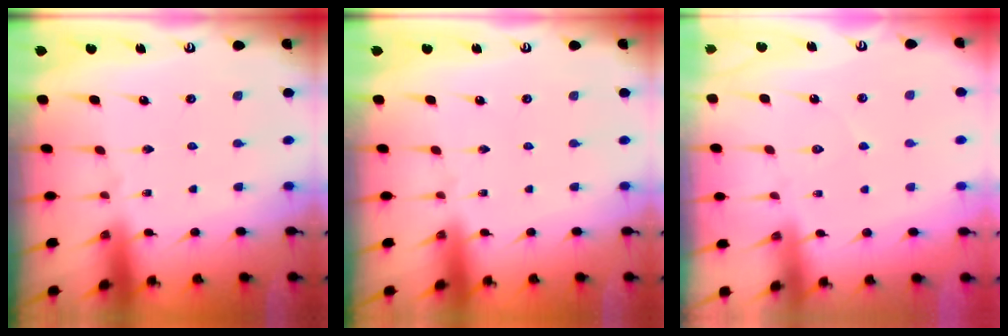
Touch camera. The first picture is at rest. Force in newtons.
{"total": 0.0}
{"total": 4.6, "press": 4.5, "slide": 0.5}